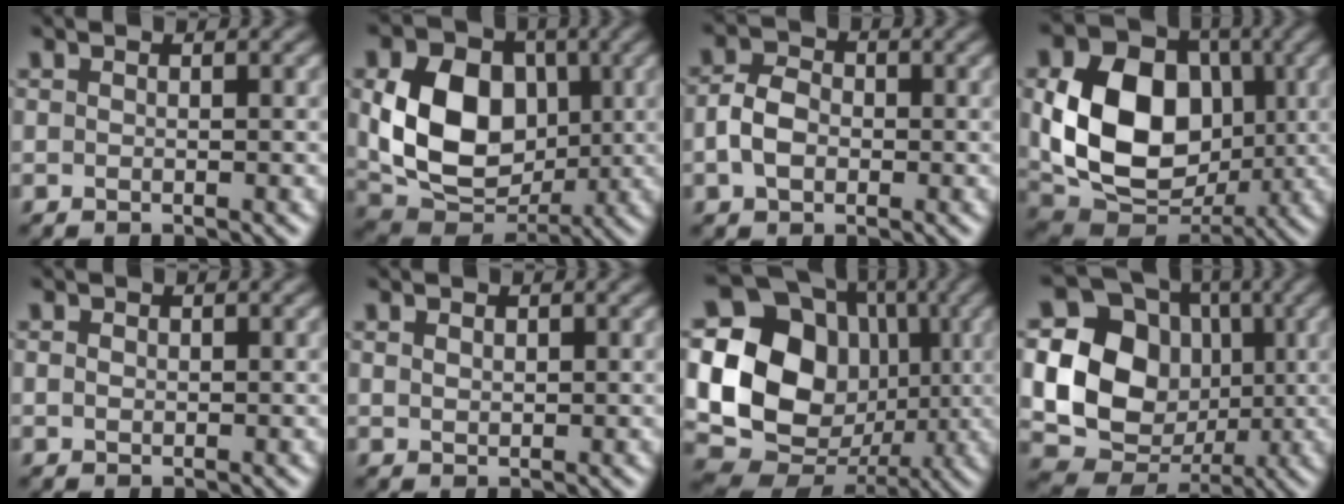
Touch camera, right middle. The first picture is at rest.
{"total": 9.9, "force": [0.9, 7.4, 6.6], "torque": [-0.135, -0.008, 0.018]}
{"total": 3.4, "force": [-0.6, 2.5, 2.2], "torque": [-0.047, 0.002, -0.017]}
{"total": 11.4, "force": [0.5, 8.5, 7.6], "torque": [-0.149, -0.006, 0.013]}
{"total": 0.7, "force": [0.1, 0.6, 0.4], "torque": [-0.007, -0.001, 0.001]}
{"total": 0.9, "force": [0.5, 0.6, 0.4], "torque": [-0.008, -0.002, 0.010]}
{"total": 19.0, "force": [1.5, 16.6, 9.1], "torque": [-0.196, 0.011, 0.004]}
{"total": 15.6, "force": [0.8, 14.0, 6.9], "torque": [-0.164, 0.013, -0.002]}